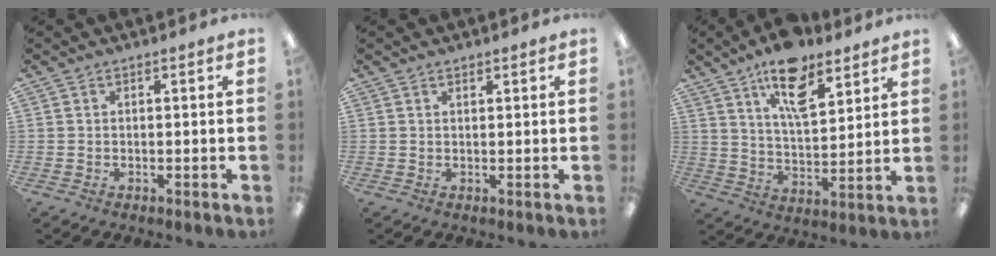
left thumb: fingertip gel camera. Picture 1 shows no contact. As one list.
[{"total": 0.8, "force": [0.7, 0.3, 0.2], "torque": [-0.004, -0.001, 0.014]}, {"total": 14.5, "force": [9.7, 6.1, 8.9], "torque": [-0.145, -0.037, 0.166]}]